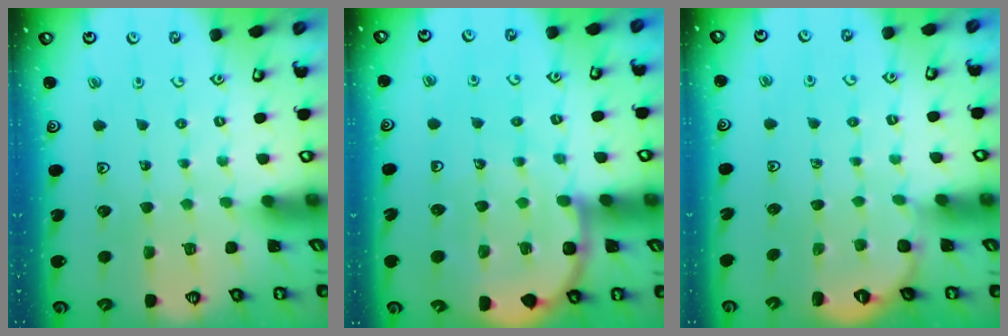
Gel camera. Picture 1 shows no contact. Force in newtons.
{"total": 9.9, "press": 9.6, "slide": 2.3}
{"total": 2.9, "press": 2.8, "slide": 0.9}